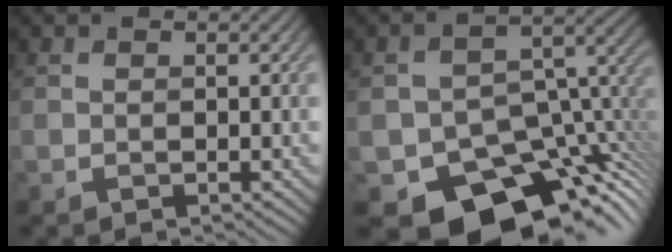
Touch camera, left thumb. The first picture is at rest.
{"total": 13.8, "force": [-8.7, 7.6, 7.5], "torque": [-0.107, -0.040, -0.119]}